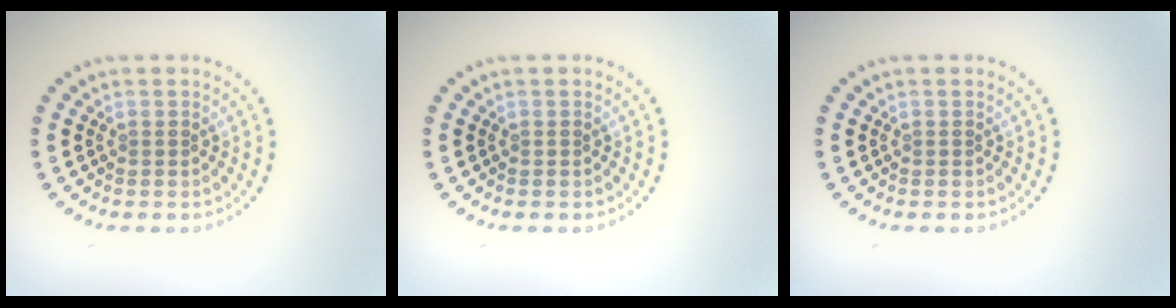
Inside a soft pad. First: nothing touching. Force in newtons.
{"total": 0.0}
{"total": 0.0}